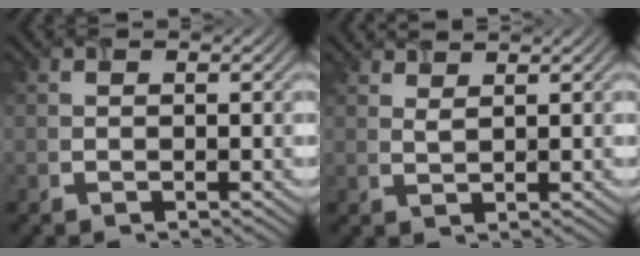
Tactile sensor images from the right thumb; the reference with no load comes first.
{"total": 1.8, "force": [1.7, 0.1, 0.7], "torque": [-0.009, 0.002, 0.035]}